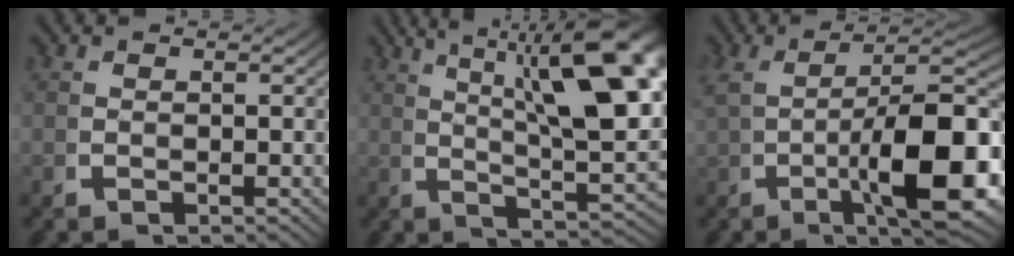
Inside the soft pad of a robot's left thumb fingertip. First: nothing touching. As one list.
[{"total": 12.8, "force": [2.8, 5.6, 11.2], "torque": [-0.146, -0.009, 0.046]}, {"total": 12.7, "force": [-1.0, 5.0, 11.7], "torque": [-0.182, -0.014, -0.001]}]